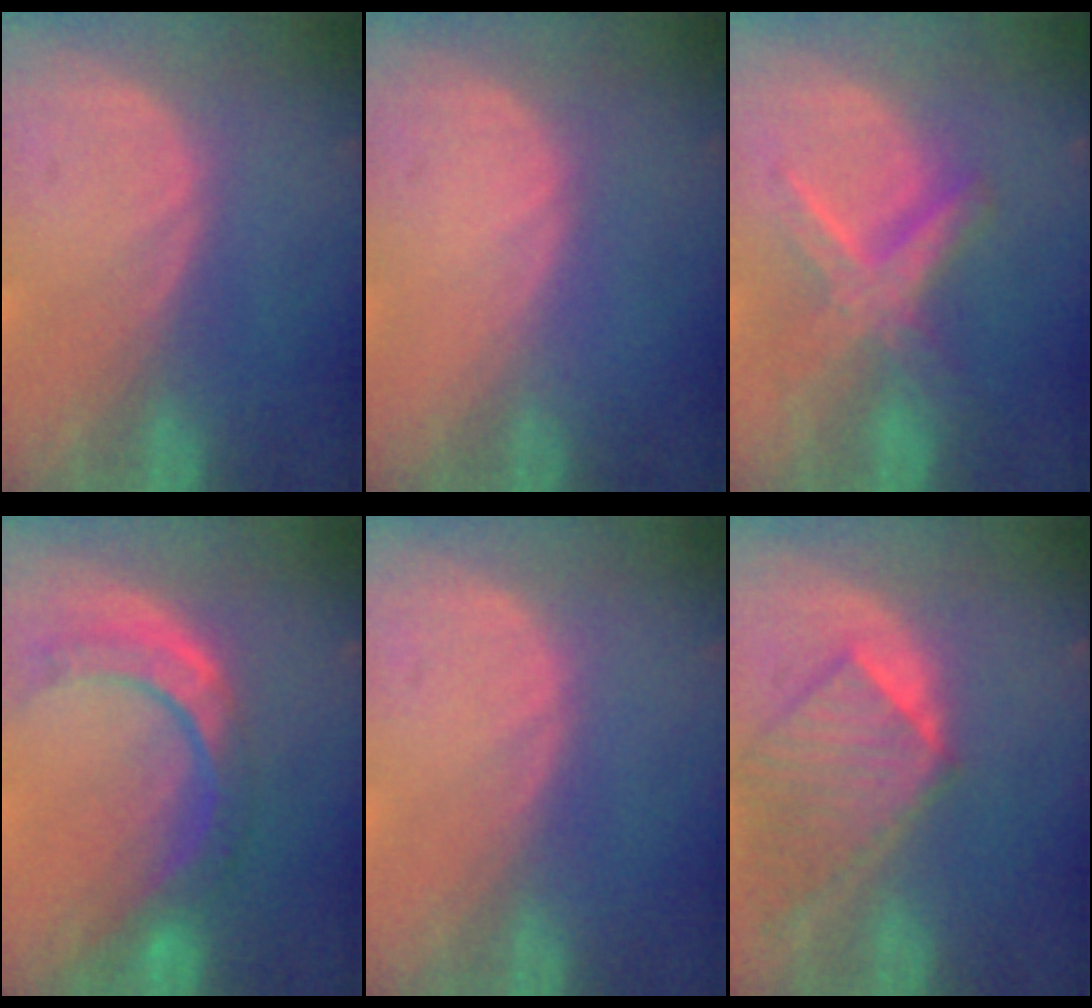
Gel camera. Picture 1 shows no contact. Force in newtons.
{"total": 0.0}
{"total": 6.4, "press": 6.4, "slide": 0.3}
{"total": 8.5, "press": 7.2, "slide": 4.5}
{"total": 0.0}
{"total": 8.6, "press": 7.8, "slide": 3.7}